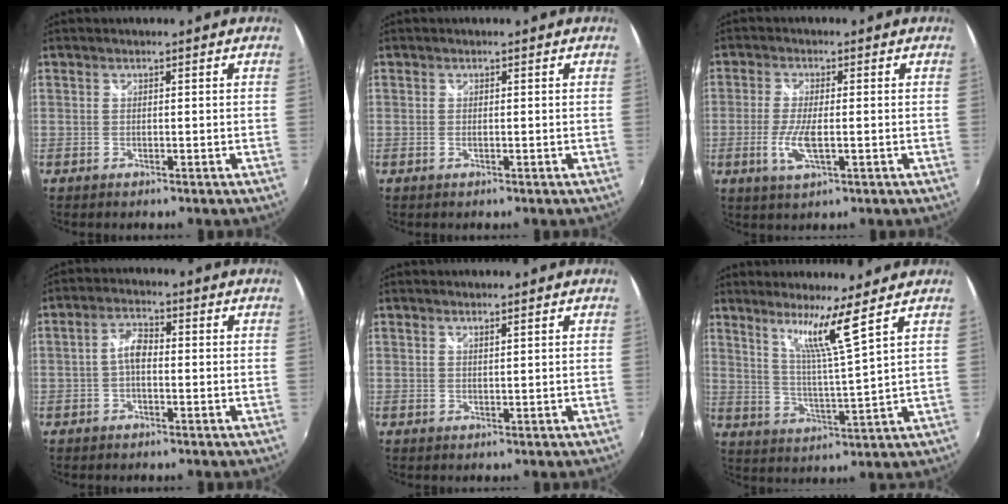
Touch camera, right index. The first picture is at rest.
{"total": 0.6, "force": [-0.1, 0.0, 0.6], "torque": [-0.012, 0.000, -0.003]}
{"total": 5.9, "force": [-1.5, 1.5, 5.6], "torque": [-0.119, -0.011, -0.028]}
{"total": 3.4, "force": [-0.7, 1.8, 2.8], "torque": [-0.058, 0.012, -0.014]}
{"total": 0.8, "force": [0.7, -0.2, 0.3], "torque": [-0.004, -0.002, 0.012]}
{"total": 8.1, "force": [5.4, -2.0, 5.6], "torque": [-0.090, -0.012, 0.100]}